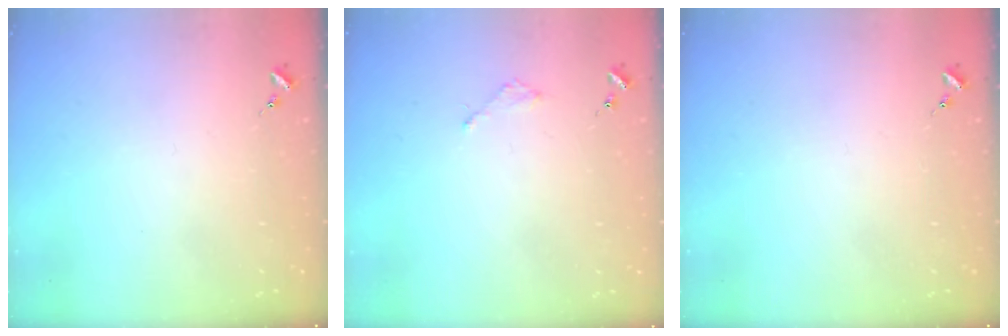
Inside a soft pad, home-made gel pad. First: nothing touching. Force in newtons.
{"total": 2.0, "press": 2.0, "slide": 0.3}
{"total": 0.0}